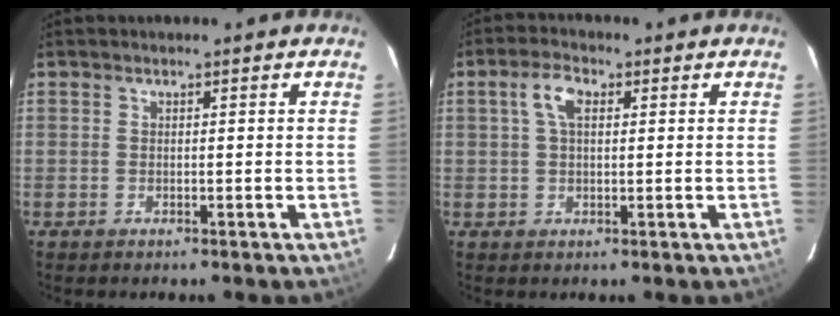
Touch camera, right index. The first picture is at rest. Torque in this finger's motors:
{"motor_torque": [0.14, 0.03, 0.15, 0.07]}